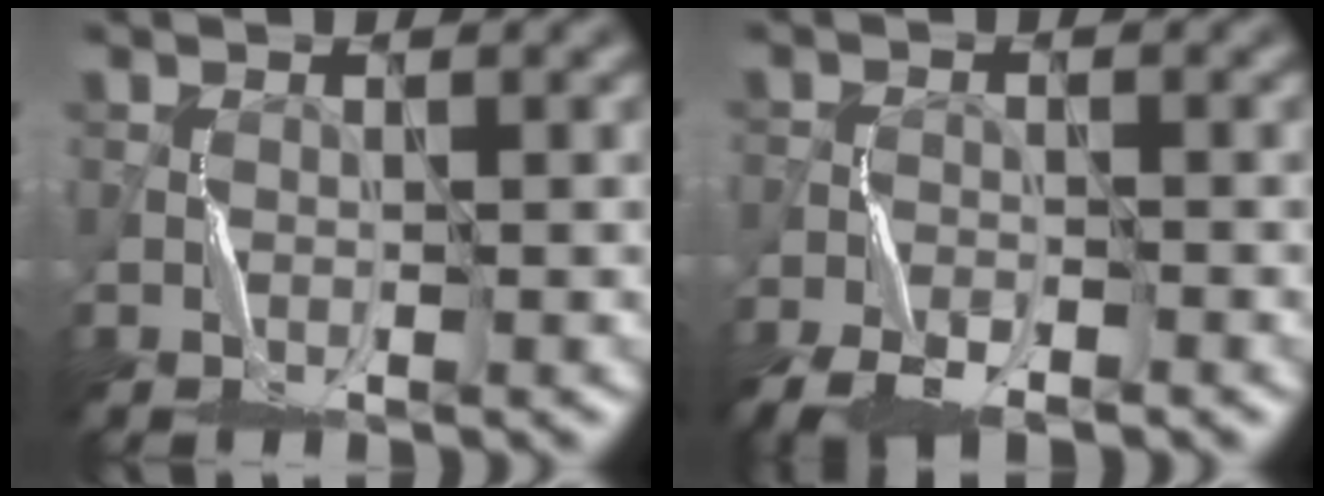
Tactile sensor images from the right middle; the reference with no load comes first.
{"total": 5.6, "force": [-4.5, 2.0, 2.8], "torque": [-0.056, -0.020, -0.085]}